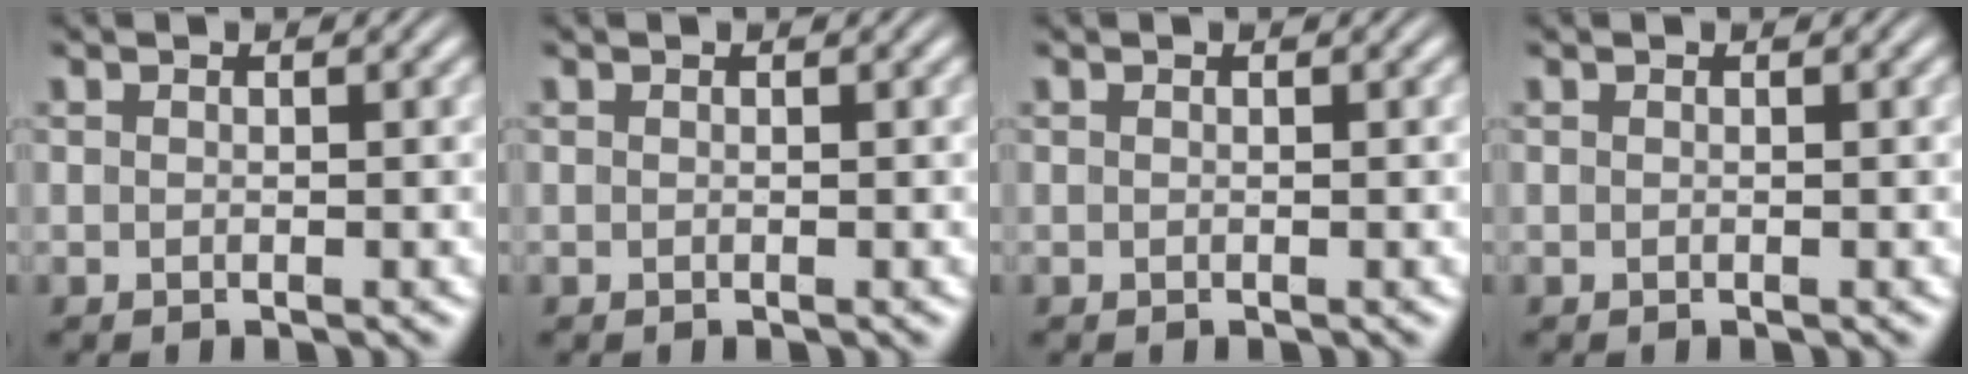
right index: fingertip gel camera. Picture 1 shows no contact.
{"total": 0.0}
{"total": 0.0}
{"total": 0.0}